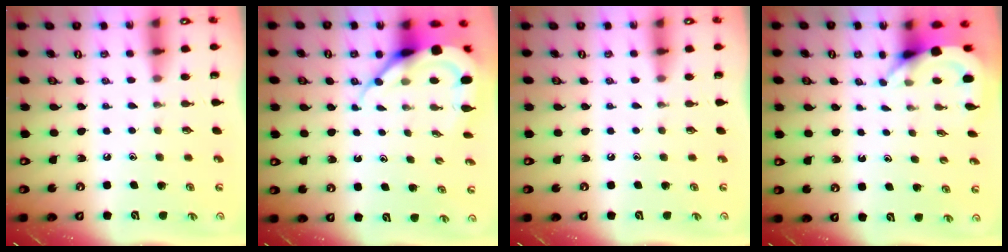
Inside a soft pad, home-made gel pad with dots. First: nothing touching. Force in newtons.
{"total": 9.4, "press": 9.4, "slide": 0.9}
{"total": 0.0}
{"total": 3.6, "press": 3.6, "slide": 0.2}